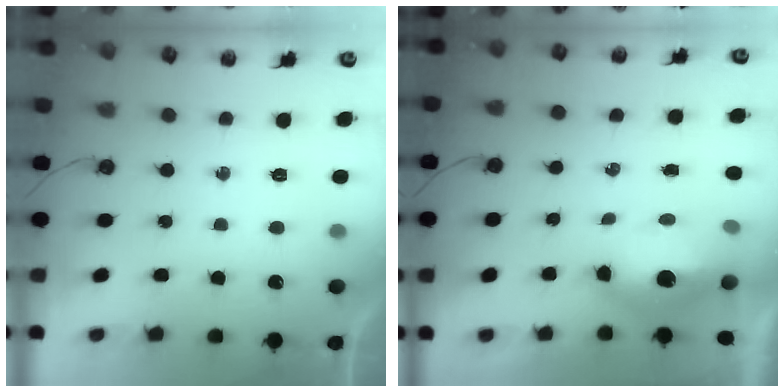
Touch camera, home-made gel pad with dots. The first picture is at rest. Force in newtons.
{"total": 9.3, "press": 9.2, "slide": 1.4}